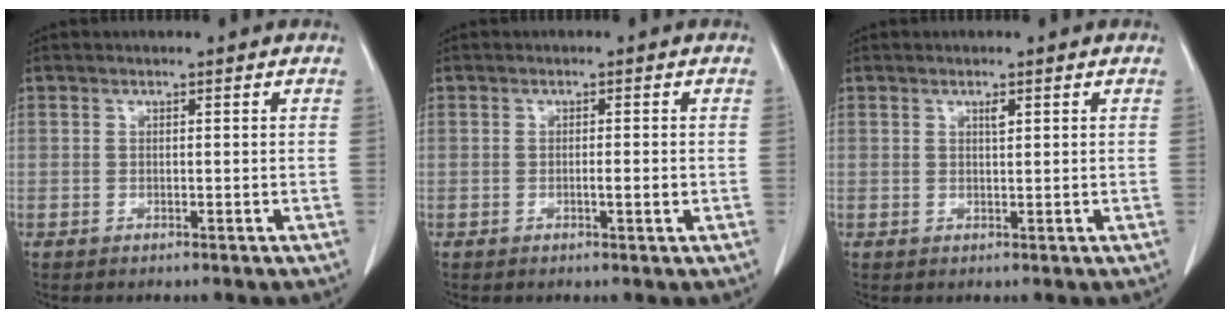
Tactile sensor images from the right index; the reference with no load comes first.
{"total": 1.7, "force": [-0.3, 0.2, 1.7], "torque": [-0.029, -0.002, -0.005]}
{"total": 1.0, "force": [0.5, 0.2, 0.8], "torque": [-0.017, -0.002, 0.009]}